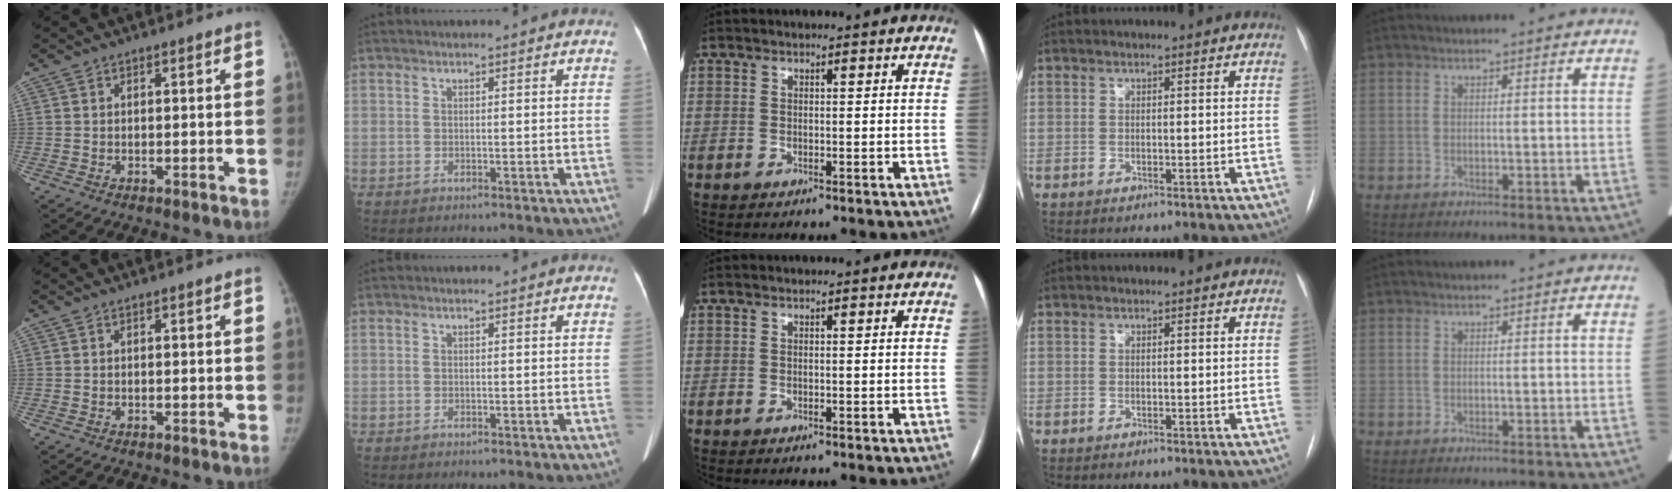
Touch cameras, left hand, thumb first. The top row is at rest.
{}